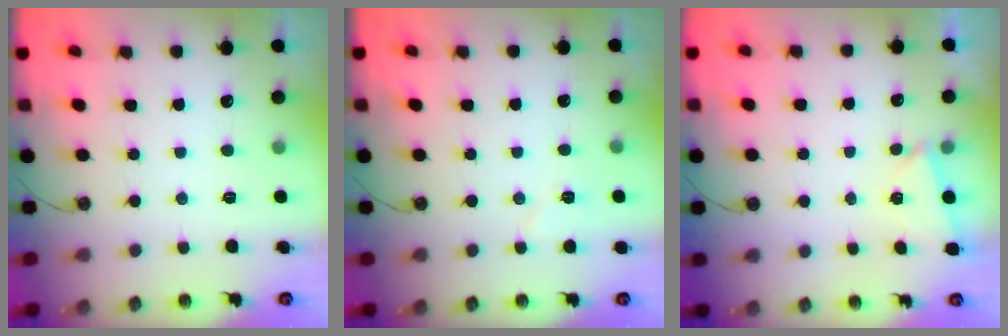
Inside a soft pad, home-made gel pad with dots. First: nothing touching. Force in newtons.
{"total": 5.0, "press": 4.9, "slide": 1.1}
{"total": 2.2, "press": 1.8, "slide": 1.3}